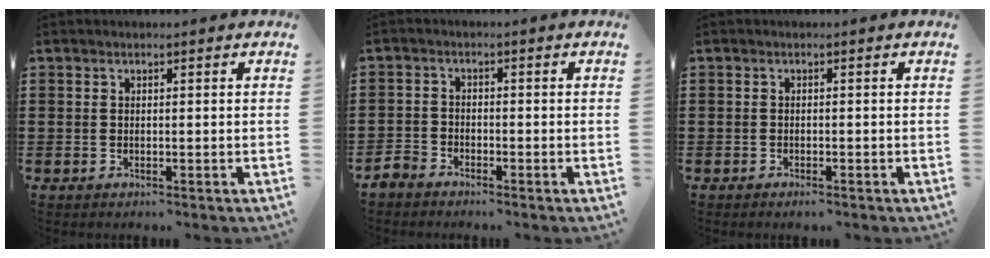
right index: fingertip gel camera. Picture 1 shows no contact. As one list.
[{"total": 2.5, "force": [-2.4, 0.8, 0.2], "torque": [-0.017, -0.001, -0.053]}, {"total": 0.8, "force": [-0.7, -0.1, 0.2], "torque": [-0.007, -0.006, -0.014]}]